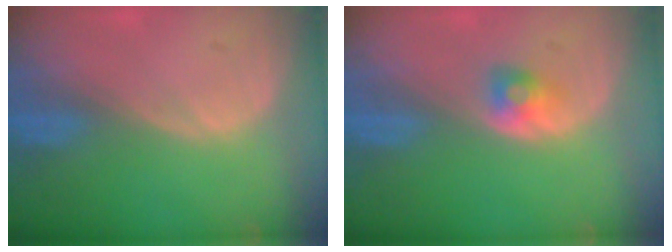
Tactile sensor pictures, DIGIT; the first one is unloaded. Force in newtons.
{"total": 2.4, "press": 2.2, "slide": 0.7}